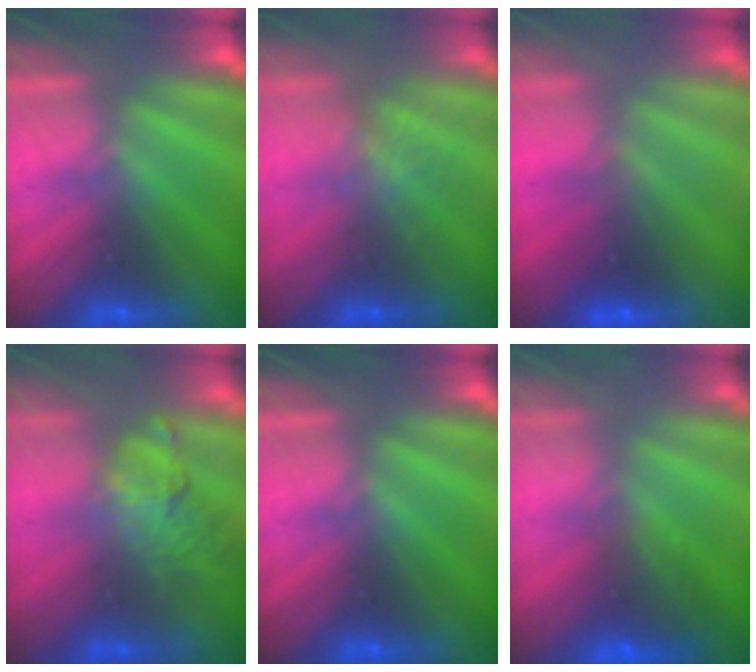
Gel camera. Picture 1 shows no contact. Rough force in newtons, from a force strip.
{"total": 1.0}
{"total": 1.7}
{"total": 2.8}
{"total": 0.0}
{"total": 8.3}